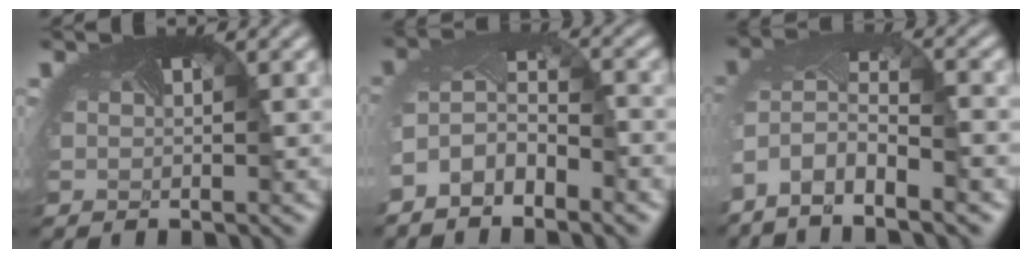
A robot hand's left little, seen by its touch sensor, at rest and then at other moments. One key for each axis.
{"total": 4.5, "fx": -2.7, "fy": 2.2, "fz": 2.8, "tx": -0.080, "ty": -0.006, "tz": -0.057}
{"total": 7.9, "fx": -5.3, "fy": 2.8, "fz": 5.2, "tx": -0.121, "ty": -0.019, "tz": -0.085}